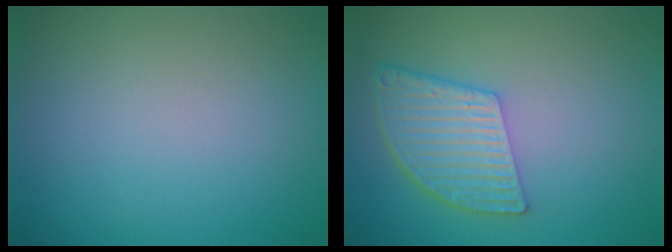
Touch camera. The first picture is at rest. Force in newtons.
{"total": 5.6, "press": 4.1, "slide": 3.8}